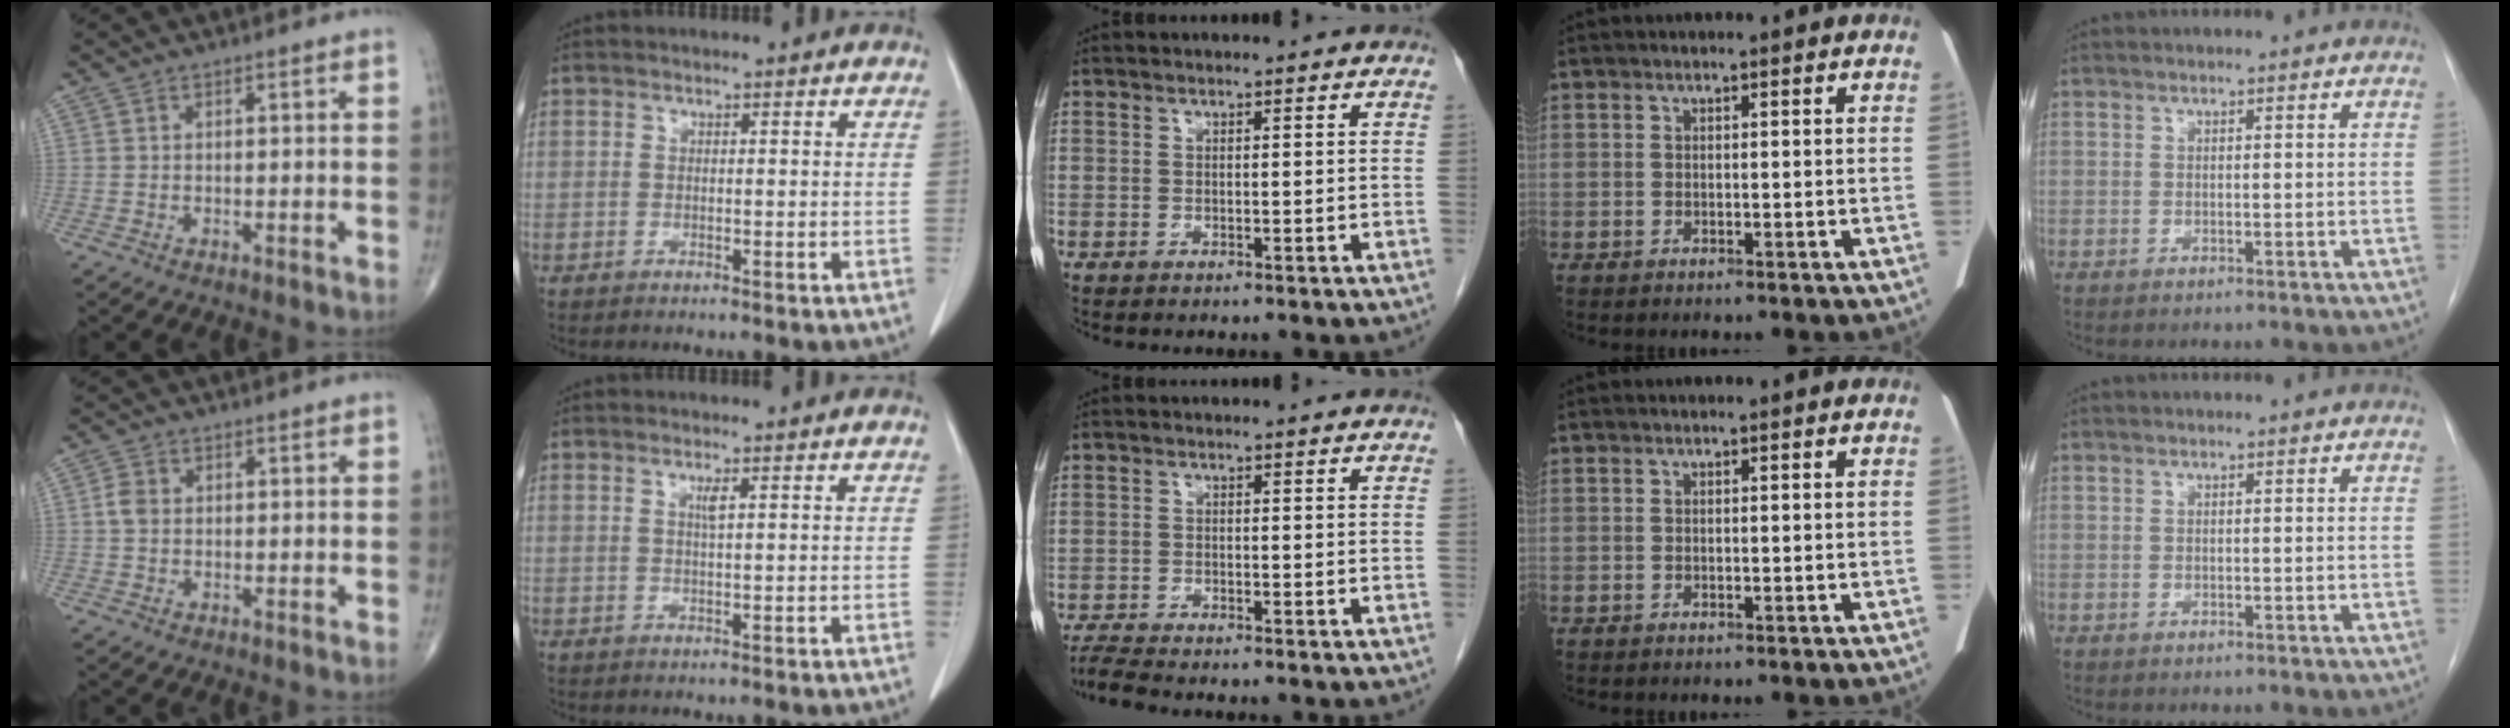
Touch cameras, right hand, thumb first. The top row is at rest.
{"thumb": {"total": 2.5, "force": [0.1, 2.0, 1.5], "torque": [-0.028, 0.006, -0.001]}, "index": {"total": 1.3, "force": [0.5, 0.0, 1.2], "torque": [-0.025, -0.001, 0.010]}, "middle": {"total": 3.2, "force": [-3.0, -0.6, 1.0], "torque": [-0.027, -0.018, -0.056]}}